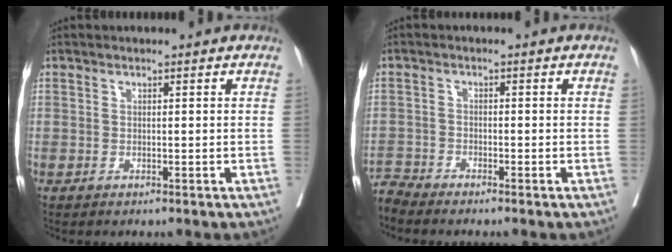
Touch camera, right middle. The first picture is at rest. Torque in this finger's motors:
{"motor_torque": [-0.06, 0.07, -0.03, -0.01]}